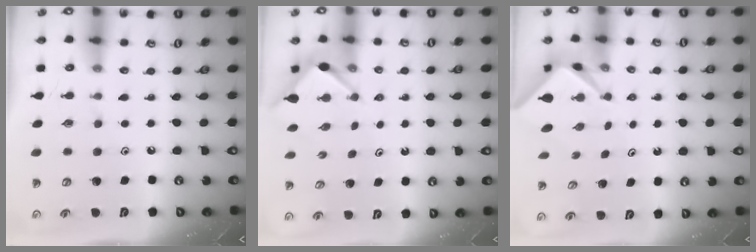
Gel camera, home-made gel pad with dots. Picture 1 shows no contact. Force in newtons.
{"total": 3.4, "press": 3.4, "slide": 0.3}
{"total": 2.3, "press": 2.3, "slide": 0.3}